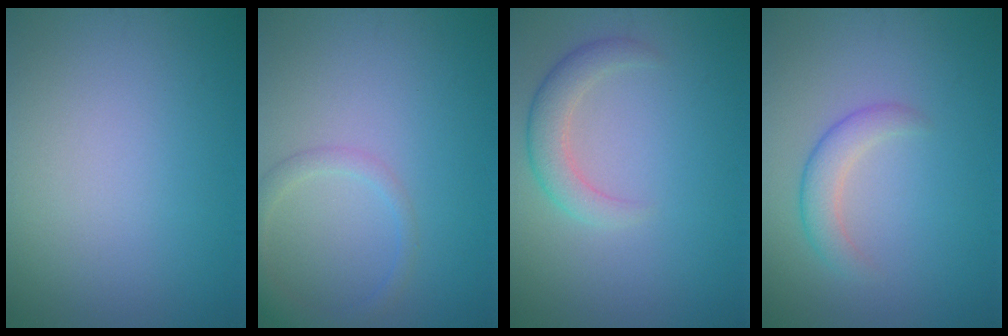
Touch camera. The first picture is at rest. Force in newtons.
{"total": 2.1, "press": 2.1, "slide": 0.1}
{"total": 2.8, "press": 2.8, "slide": 0.2}
{"total": 2.4, "press": 2.4, "slide": 0.2}